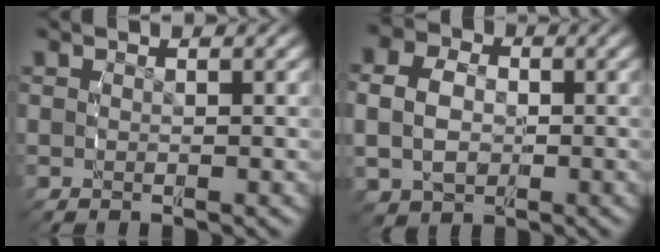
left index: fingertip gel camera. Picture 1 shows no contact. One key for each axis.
{"total": 5.3, "fx": 0.1, "fy": 4.4, "fz": 3.0, "tx": -0.062, "ty": -0.012, "tz": 0.004}